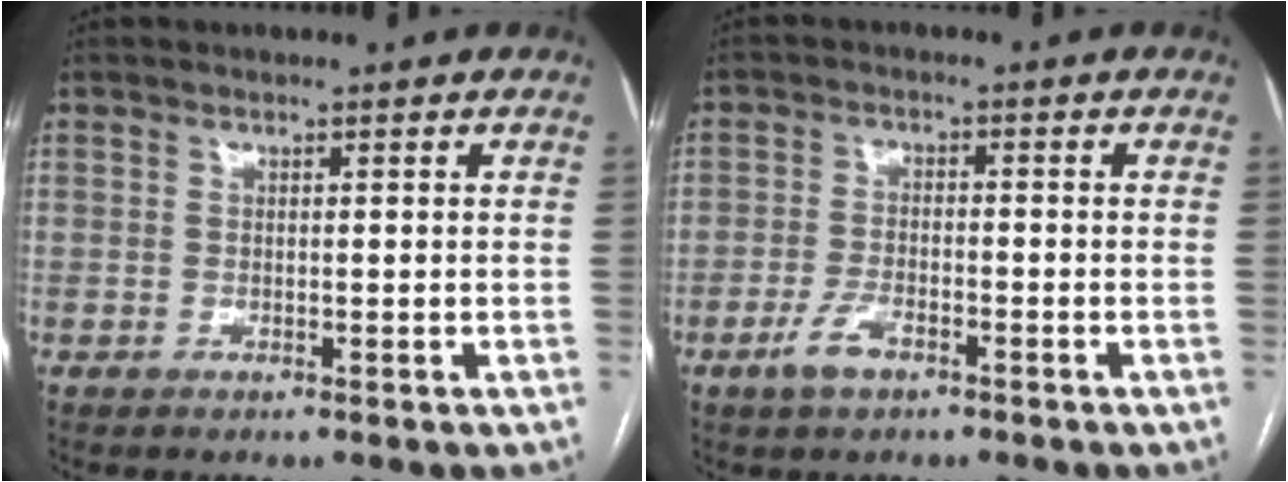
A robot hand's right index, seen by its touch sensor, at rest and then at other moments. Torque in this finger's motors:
{"motor_torque": [0.31, -0.38, -0.13, -0.05]}